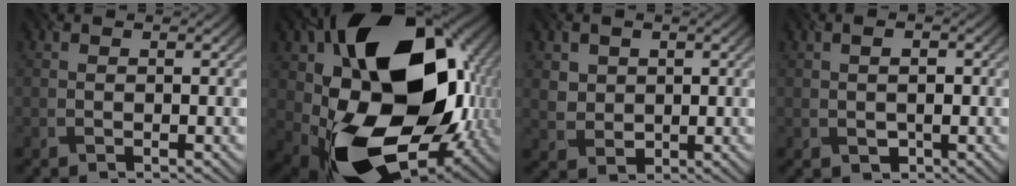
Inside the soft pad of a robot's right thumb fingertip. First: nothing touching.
{"total": 22.2, "force": [1.8, 15.6, 15.7], "torque": [-0.342, -0.045, 0.057]}
{"total": 3.3, "force": [1.2, 3.0, 0.9], "torque": [-0.038, -0.010, 0.030]}
{"total": 2.1, "force": [-0.3, 1.6, 1.3], "torque": [-0.020, -0.003, -0.001]}